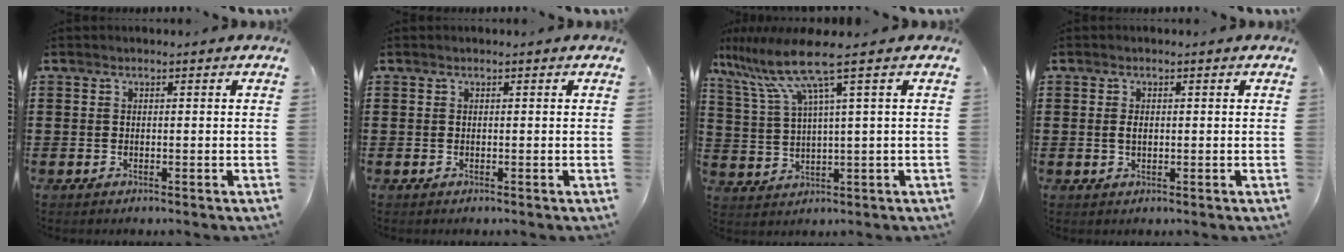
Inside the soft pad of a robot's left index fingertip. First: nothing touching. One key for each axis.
{"total": 0.0}
{"total": 8.2, "fx": 4.4, "fy": -0.1, "fz": 6.9, "tx": -0.173, "ty": -0.027, "tz": 0.067}
{"total": 1.4, "fx": 0.1, "fy": 0.7, "fz": 1.2, "tx": -0.026, "ty": 0.004, "tz": 0.000}